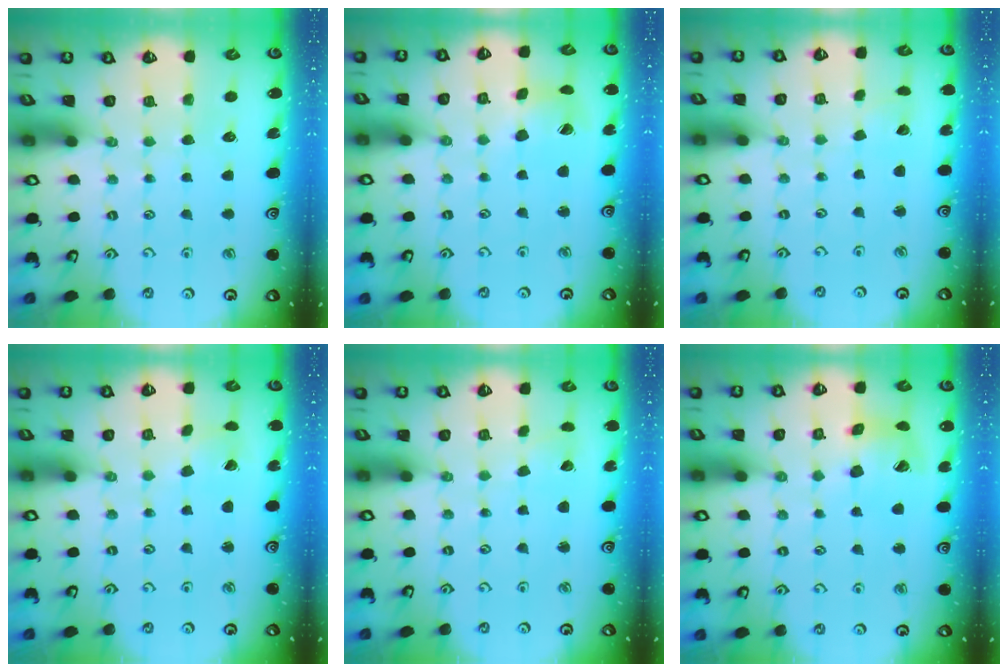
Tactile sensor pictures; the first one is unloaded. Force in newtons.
{"total": 5.4, "press": 5.4, "slide": 0.5}
{"total": 1.9, "press": 1.9, "slide": 0.1}
{"total": 0.8, "press": 0.8, "slide": 0.1}
{"total": 2.1, "press": 2.1, "slide": 0.1}
{"total": 13.3, "press": 13.1, "slide": 2.2}